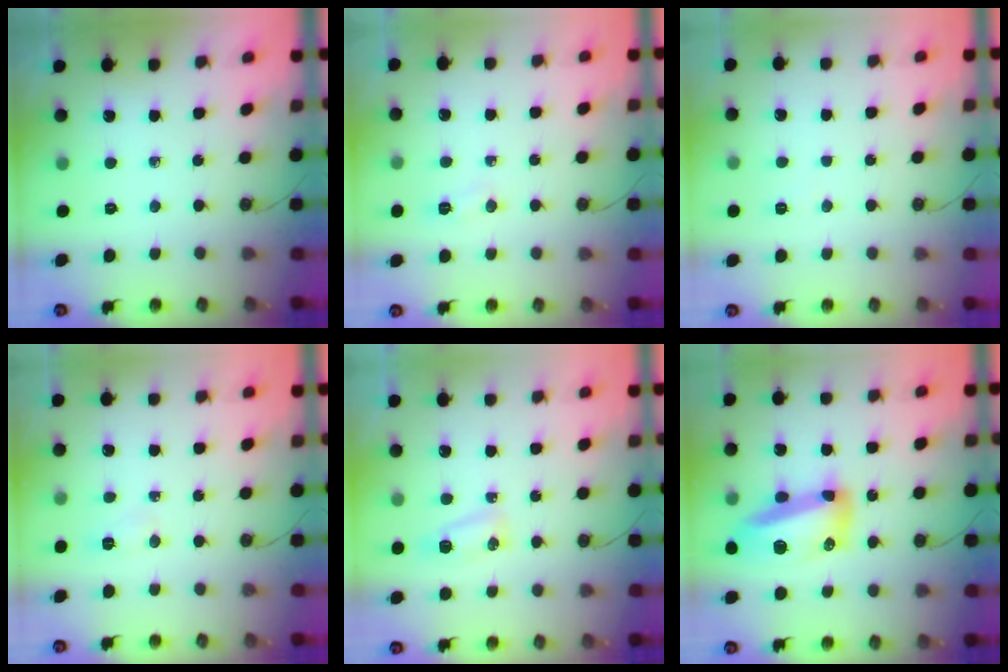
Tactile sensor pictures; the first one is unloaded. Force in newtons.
{"total": 5.0, "press": 4.9, "slide": 0.9}
{"total": 3.5, "press": 3.5, "slide": 0.5}
{"total": 5.2, "press": 5.0, "slide": 1.4}
{"total": 5.1, "press": 5.1, "slide": 0.6}
{"total": 15.4, "press": 15.3, "slide": 1.5}